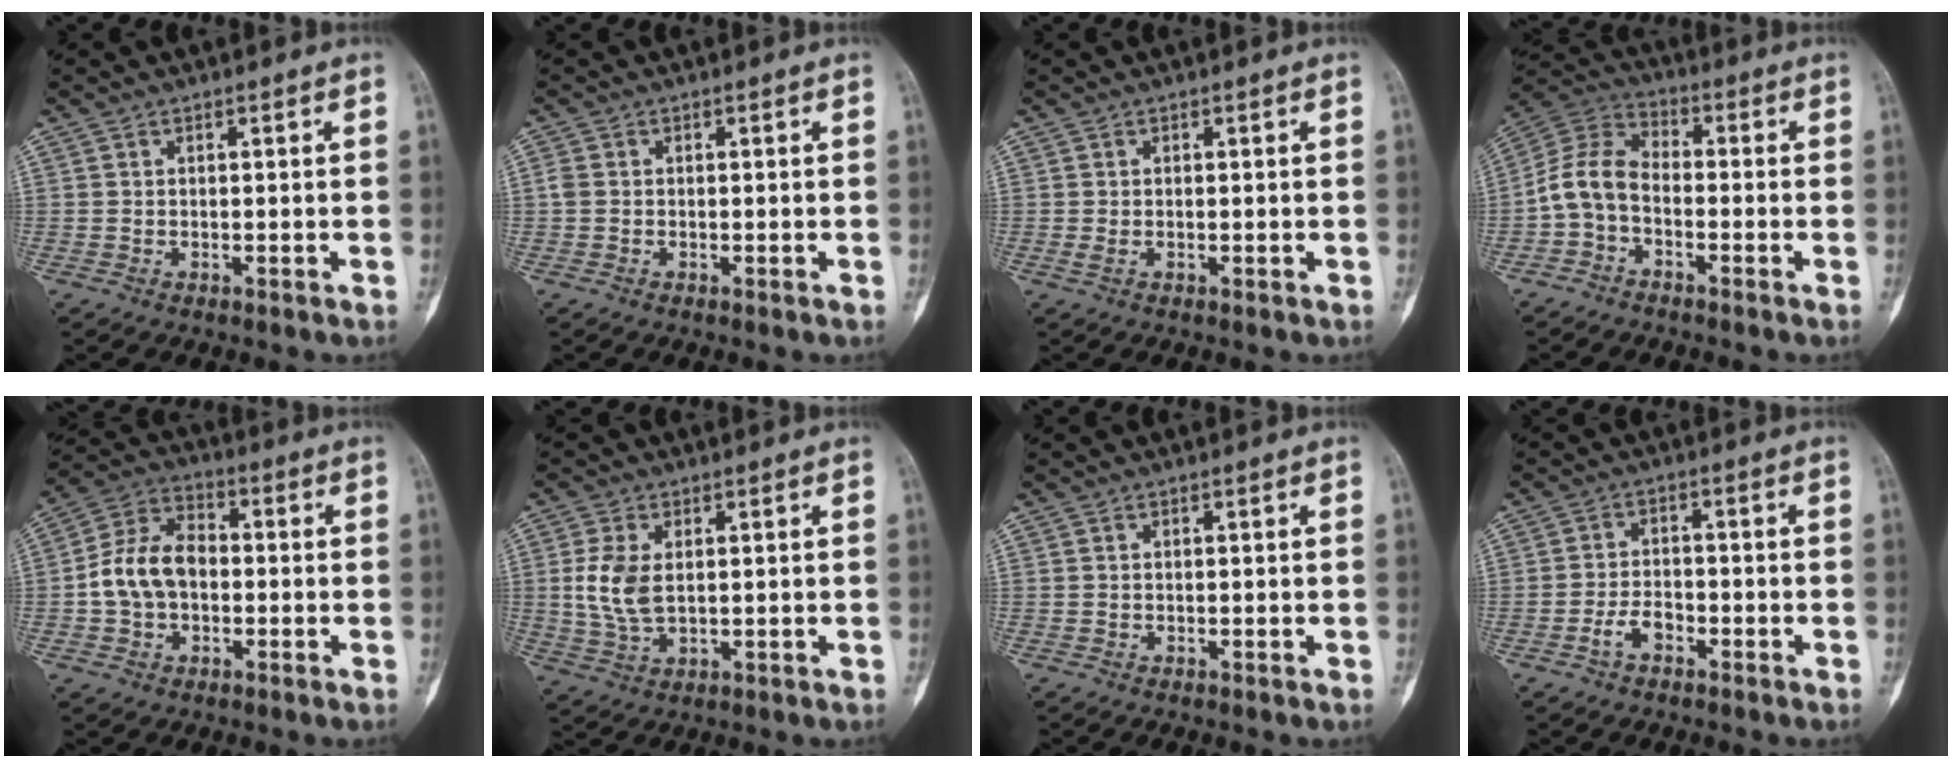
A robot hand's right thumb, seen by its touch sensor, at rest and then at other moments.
{"total": 1.3, "force": [0.0, 1.1, 0.7], "torque": [-0.019, 0.002, 0.000]}
{"total": 0.8, "force": [-0.1, 0.4, 0.7], "torque": [-0.020, 0.000, -0.001]}
{"total": 8.1, "force": [-2.5, 5.1, 5.8], "torque": [-0.115, 0.037, -0.065]}
{"total": 10.8, "force": [-1.0, 7.8, 7.5], "torque": [-0.129, 0.035, -0.028]}
{"total": 7.3, "force": [1.0, 4.2, 5.9], "torque": [-0.127, -0.005, 0.026]}
{"total": 0.0}
{"total": 3.9, "force": [-2.2, 2.1, 2.4], "torque": [-0.042, 0.020, -0.042]}